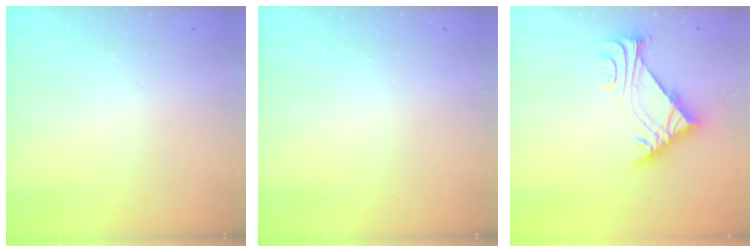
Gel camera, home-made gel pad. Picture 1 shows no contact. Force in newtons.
{"total": 0.0}
{"total": 6.3, "press": 6.3, "slide": 0.9}